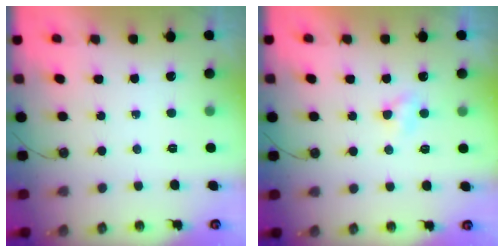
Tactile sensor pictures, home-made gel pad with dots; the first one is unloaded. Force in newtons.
{"total": 3.8, "press": 3.7, "slide": 0.7}